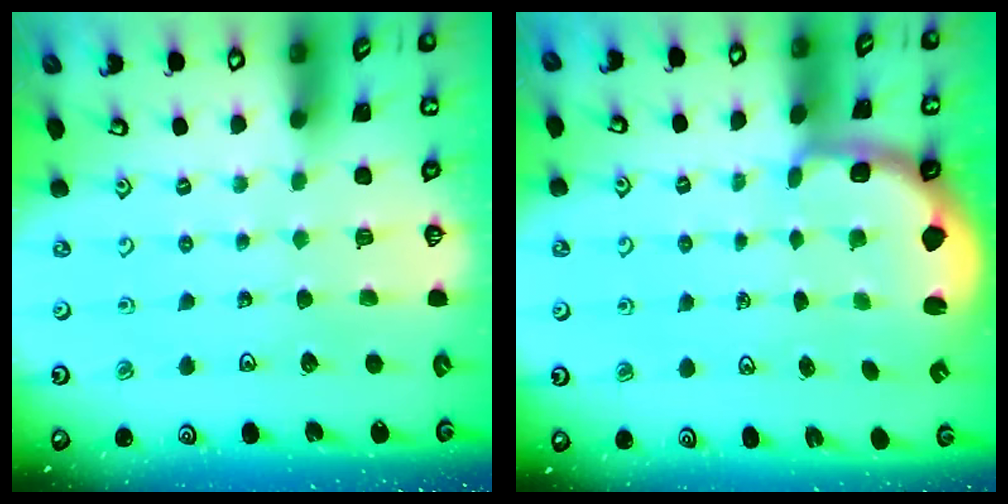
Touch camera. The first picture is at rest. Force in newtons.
{"total": 2.3, "press": 1.3, "slide": 1.8}